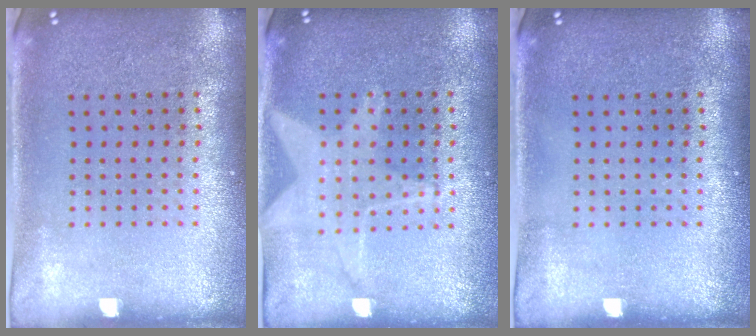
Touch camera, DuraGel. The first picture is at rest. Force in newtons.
{"total": 1.3, "press": 1.2, "slide": 0.3}
{"total": 0.0}